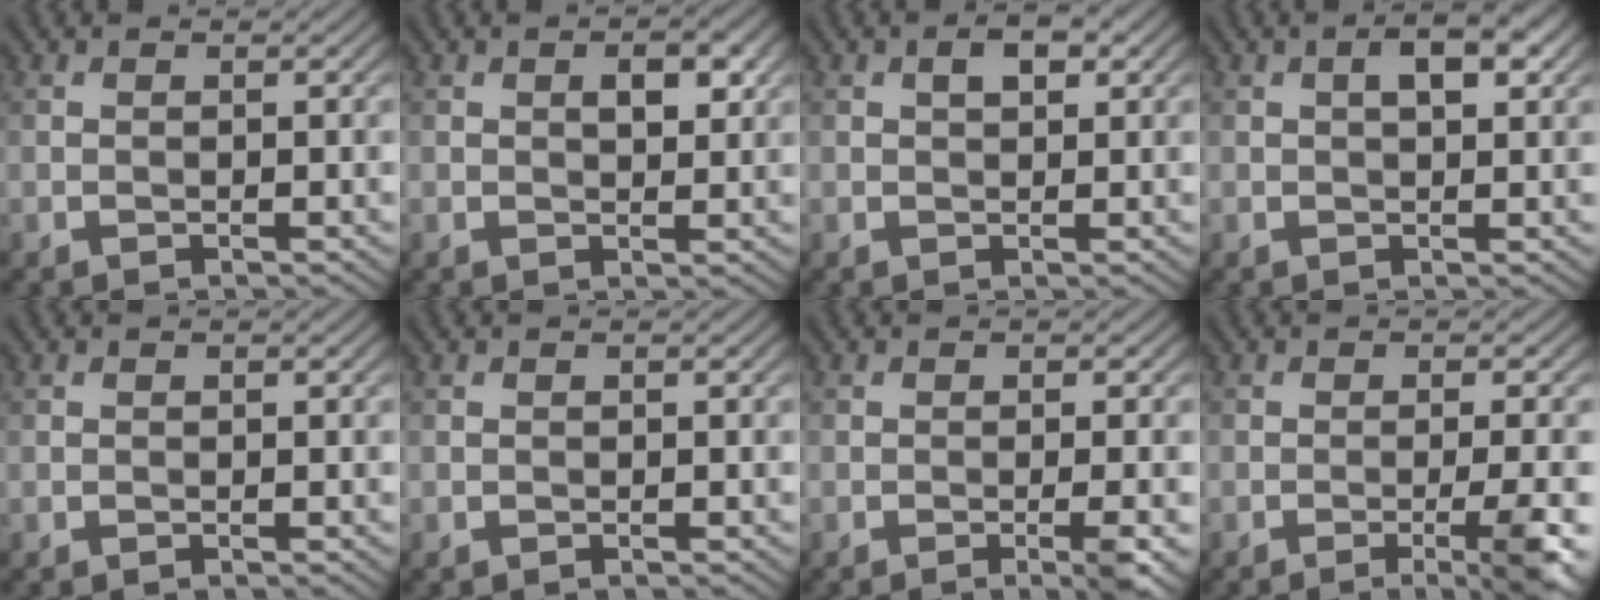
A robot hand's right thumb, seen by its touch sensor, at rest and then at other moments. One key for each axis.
{"total": 3.1, "fx": 1.0, "fy": 1.6, "fz": 2.5, "tx": -0.034, "ty": 0.000, "tz": 0.015}
{"total": 2.4, "fx": 0.9, "fy": 1.2, "fz": 1.9, "tx": -0.027, "ty": 0.005, "tz": 0.013}
{"total": 3.7, "fx": 1.2, "fy": 1.5, "fz": 3.1, "tx": -0.048, "ty": 0.006, "tz": 0.015}
{"total": 0.0}
{"total": 0.0}
{"total": 3.4, "fx": -1.0, "fy": 0.4, "fz": 3.3, "tx": -0.050, "ty": 0.005, "tz": -0.021}
{"total": 6.3, "fx": -2.2, "fy": 1.0, "fz": 5.8, "tx": -0.081, "ty": 0.005, "tz": -0.034}